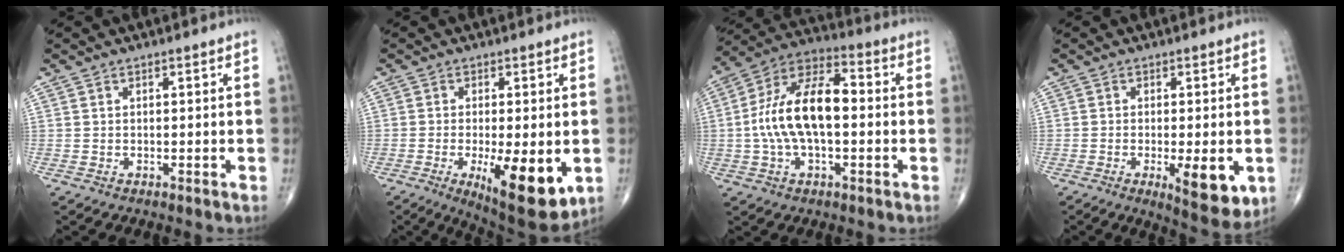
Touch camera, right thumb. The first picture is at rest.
{"total": 13.6, "force": [-3.6, 4.5, 12.3], "torque": [-0.177, -0.025, -0.042]}
{"total": 16.2, "force": [-0.4, 8.0, 14.1], "torque": [-0.261, 0.038, -0.016]}
{"total": 9.0, "force": [-2.5, 3.0, 8.1], "torque": [-0.105, -0.018, -0.031]}